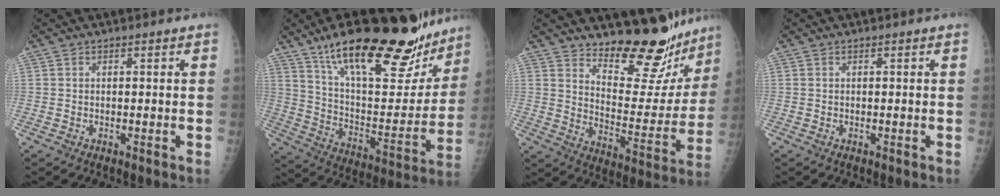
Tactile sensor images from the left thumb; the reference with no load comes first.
{"total": 30.8, "force": [21.7, 10.3, 19.2], "torque": [-0.254, -0.069, 0.336]}
{"total": 18.1, "force": [16.3, 5.1, 5.8], "torque": [-0.025, -0.148, 0.228]}
{"total": 0.0}